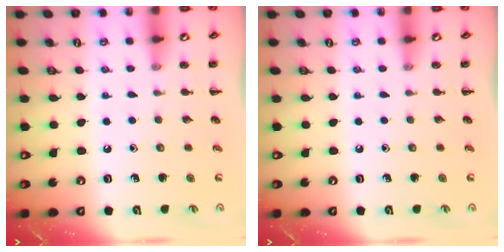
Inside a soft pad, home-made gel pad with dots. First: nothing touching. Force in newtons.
{"total": 0.0}